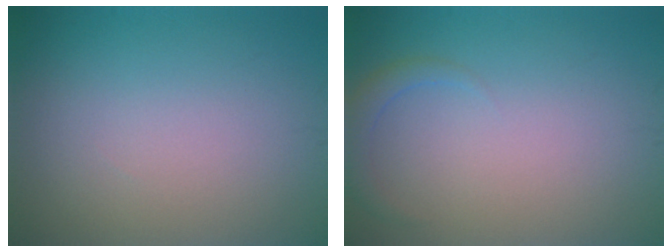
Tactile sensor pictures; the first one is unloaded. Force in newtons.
{"total": 1.5, "press": 1.5, "slide": 0.1}